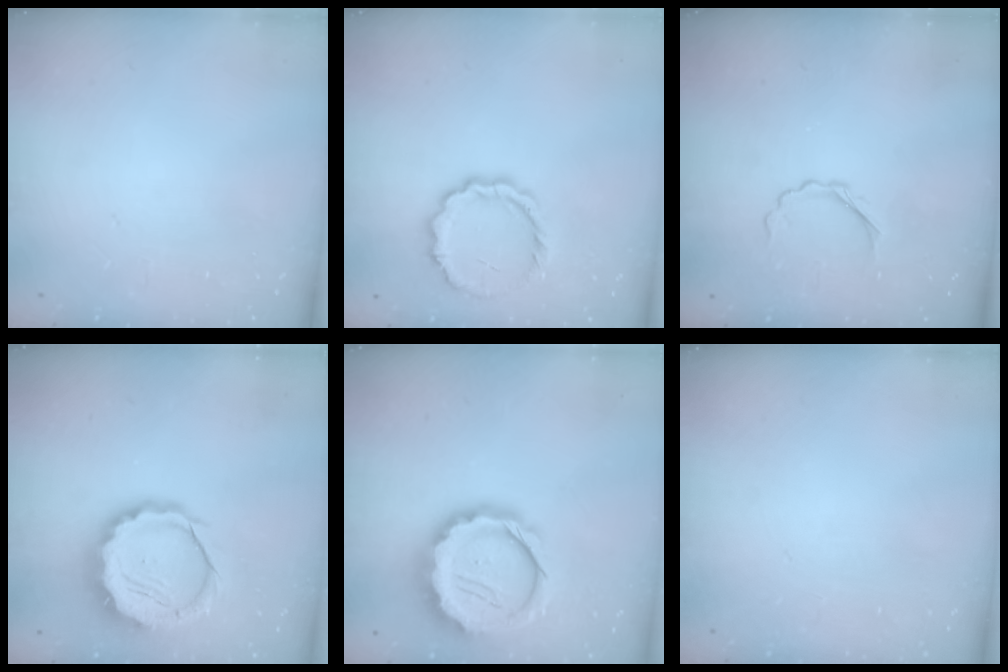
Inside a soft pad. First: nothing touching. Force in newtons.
{"total": 9.6, "press": 9.3, "slide": 2.1}
{"total": 3.1, "press": 2.9, "slide": 1.1}
{"total": 13.5, "press": 13.1, "slide": 3.3}
{"total": 15.6, "press": 15.5, "slide": 2.0}
{"total": 0.0}